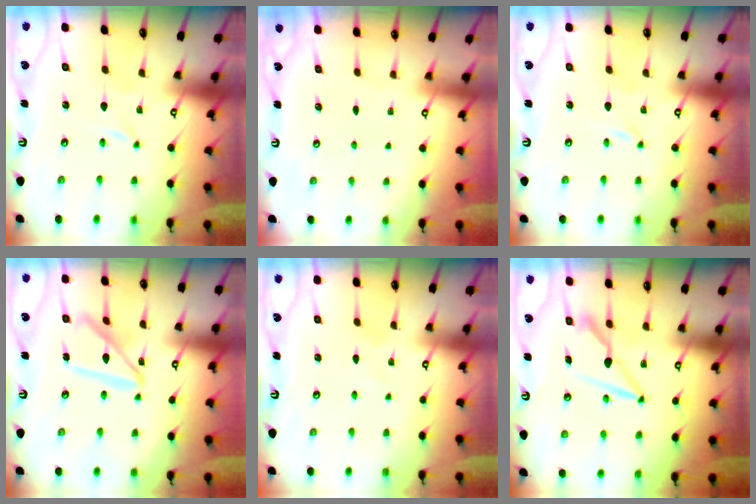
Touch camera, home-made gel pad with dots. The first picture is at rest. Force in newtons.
{"total": 0.0}
{"total": 0.0}
{"total": 14.5, "press": 14.5, "slide": 1.3}
{"total": 2.2, "press": 2.2, "slide": 0.3}
{"total": 7.8, "press": 7.8, "slide": 0.4}